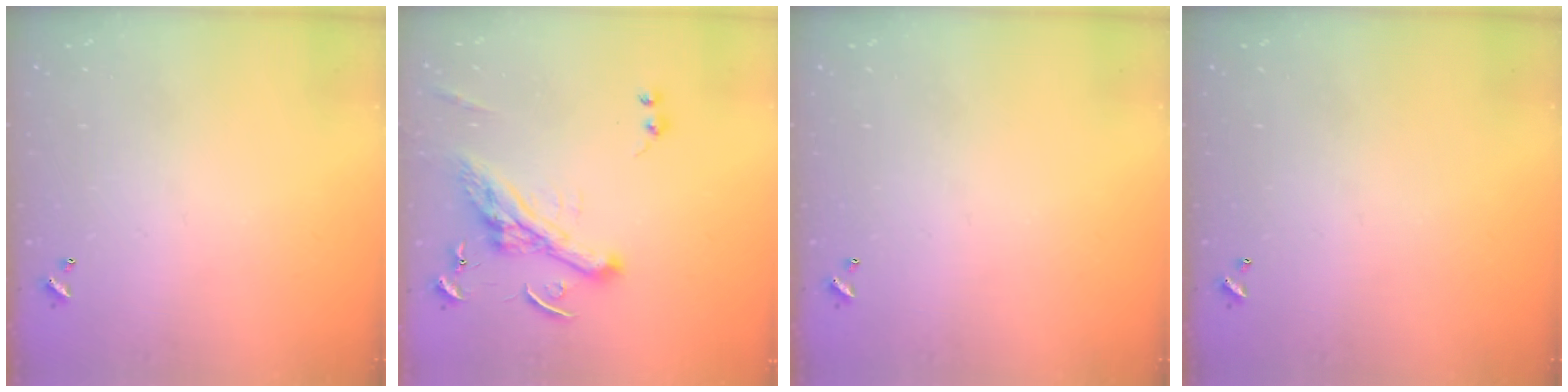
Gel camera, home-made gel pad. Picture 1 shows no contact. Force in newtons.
{"total": 6.7, "press": 6.5, "slide": 1.6}
{"total": 0.0}
{"total": 0.0}